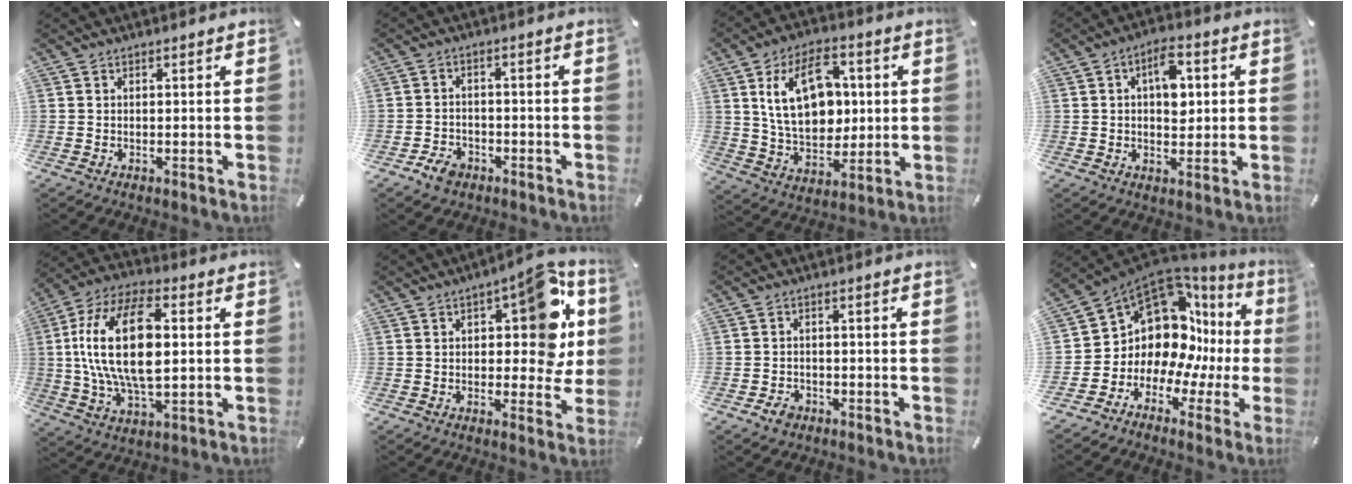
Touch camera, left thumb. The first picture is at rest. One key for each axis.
{"total": 4.7, "fx": -3.0, "fy": 3.2, "fz": 1.7, "tx": -0.032, "ty": 0.017, "tz": -0.056}
{"total": 17.2, "fx": 3.7, "fy": 12.0, "fz": 11.9, "tx": -0.213, "ty": 0.006, "tz": 0.065}
{"total": 8.3, "fx": 1.4, "fy": 5.2, "fz": 6.4, "tx": -0.077, "ty": -0.004, "tz": 0.018}
{"total": 20.2, "fx": 2.1, "fy": 10.7, "fz": 17.0, "tx": -0.360, "ty": 0.000, "tz": 0.031}
{"total": 16.4, "fx": 4.6, "fy": 8.3, "fz": 13.4, "tx": -0.151, "ty": -0.025, "tz": 0.070}
{"total": 3.1, "fx": -1.8, "fy": 2.2, "fz": 1.3, "tx": -0.028, "ty": 0.007, "tz": -0.037}
{"total": 13.1, "fx": 4.3, "fy": 10.1, "fz": 7.1, "tx": -0.147, "ty": -0.080, "tz": 0.078}